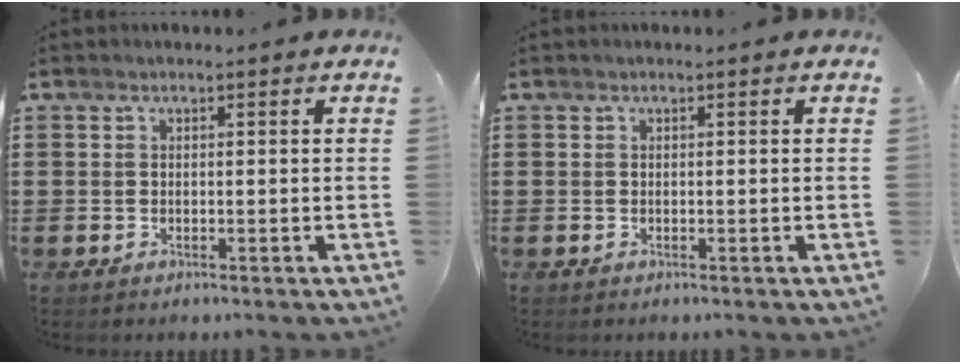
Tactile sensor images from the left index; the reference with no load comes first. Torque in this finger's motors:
{"motor_torque": [0.14, 0.25, -0.02, -0.01]}